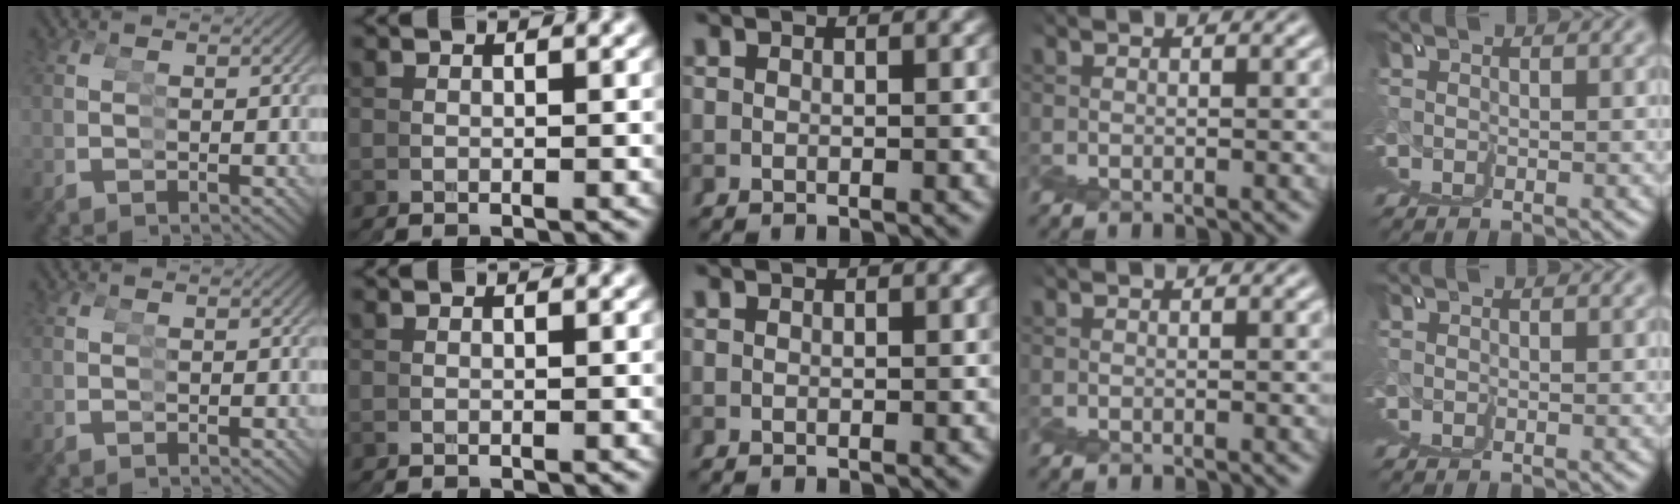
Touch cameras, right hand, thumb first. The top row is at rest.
{}